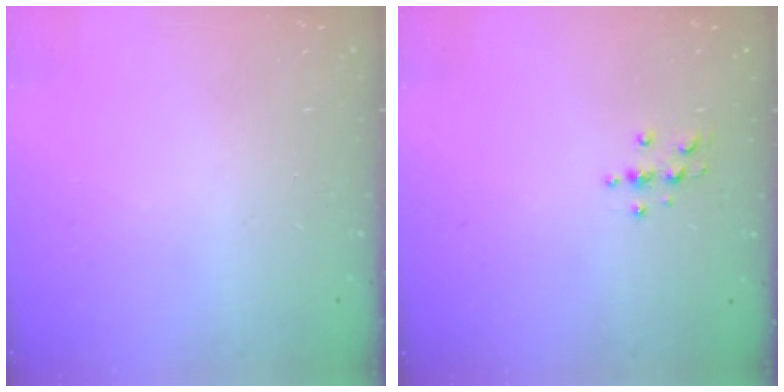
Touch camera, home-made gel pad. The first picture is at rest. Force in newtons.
{"total": 3.3, "press": 3.3, "slide": 0.5}